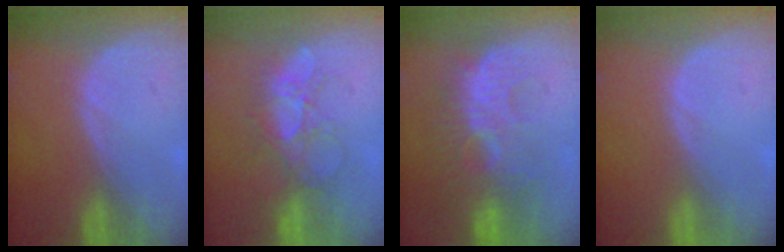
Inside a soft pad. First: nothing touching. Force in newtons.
{"total": 6.4, "press": 6.2, "slide": 1.5}
{"total": 9.1, "press": 8.9, "slide": 1.7}
{"total": 0.0}